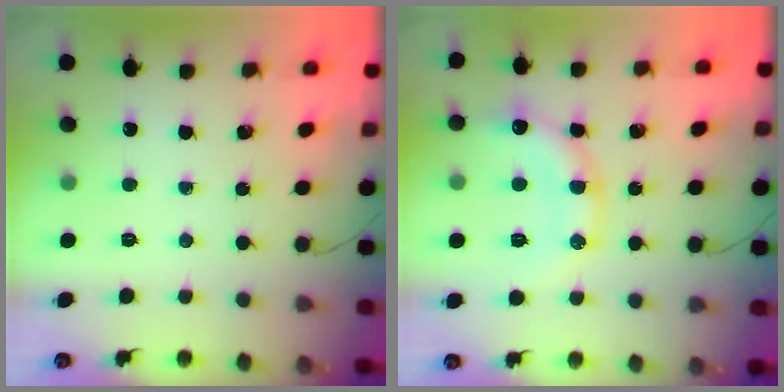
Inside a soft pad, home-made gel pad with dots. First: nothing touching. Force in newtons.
{"total": 12.1, "press": 12.0, "slide": 1.6}